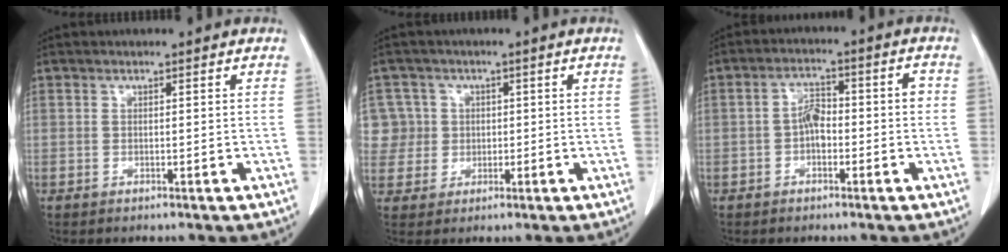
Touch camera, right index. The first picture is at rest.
{"total": 7.7, "force": [1.4, 7.6, 0.2], "torque": [-0.008, 0.034, 0.041]}
{"total": 4.8, "force": [-1.0, 2.4, 4.0], "torque": [-0.070, 0.025, -0.019]}